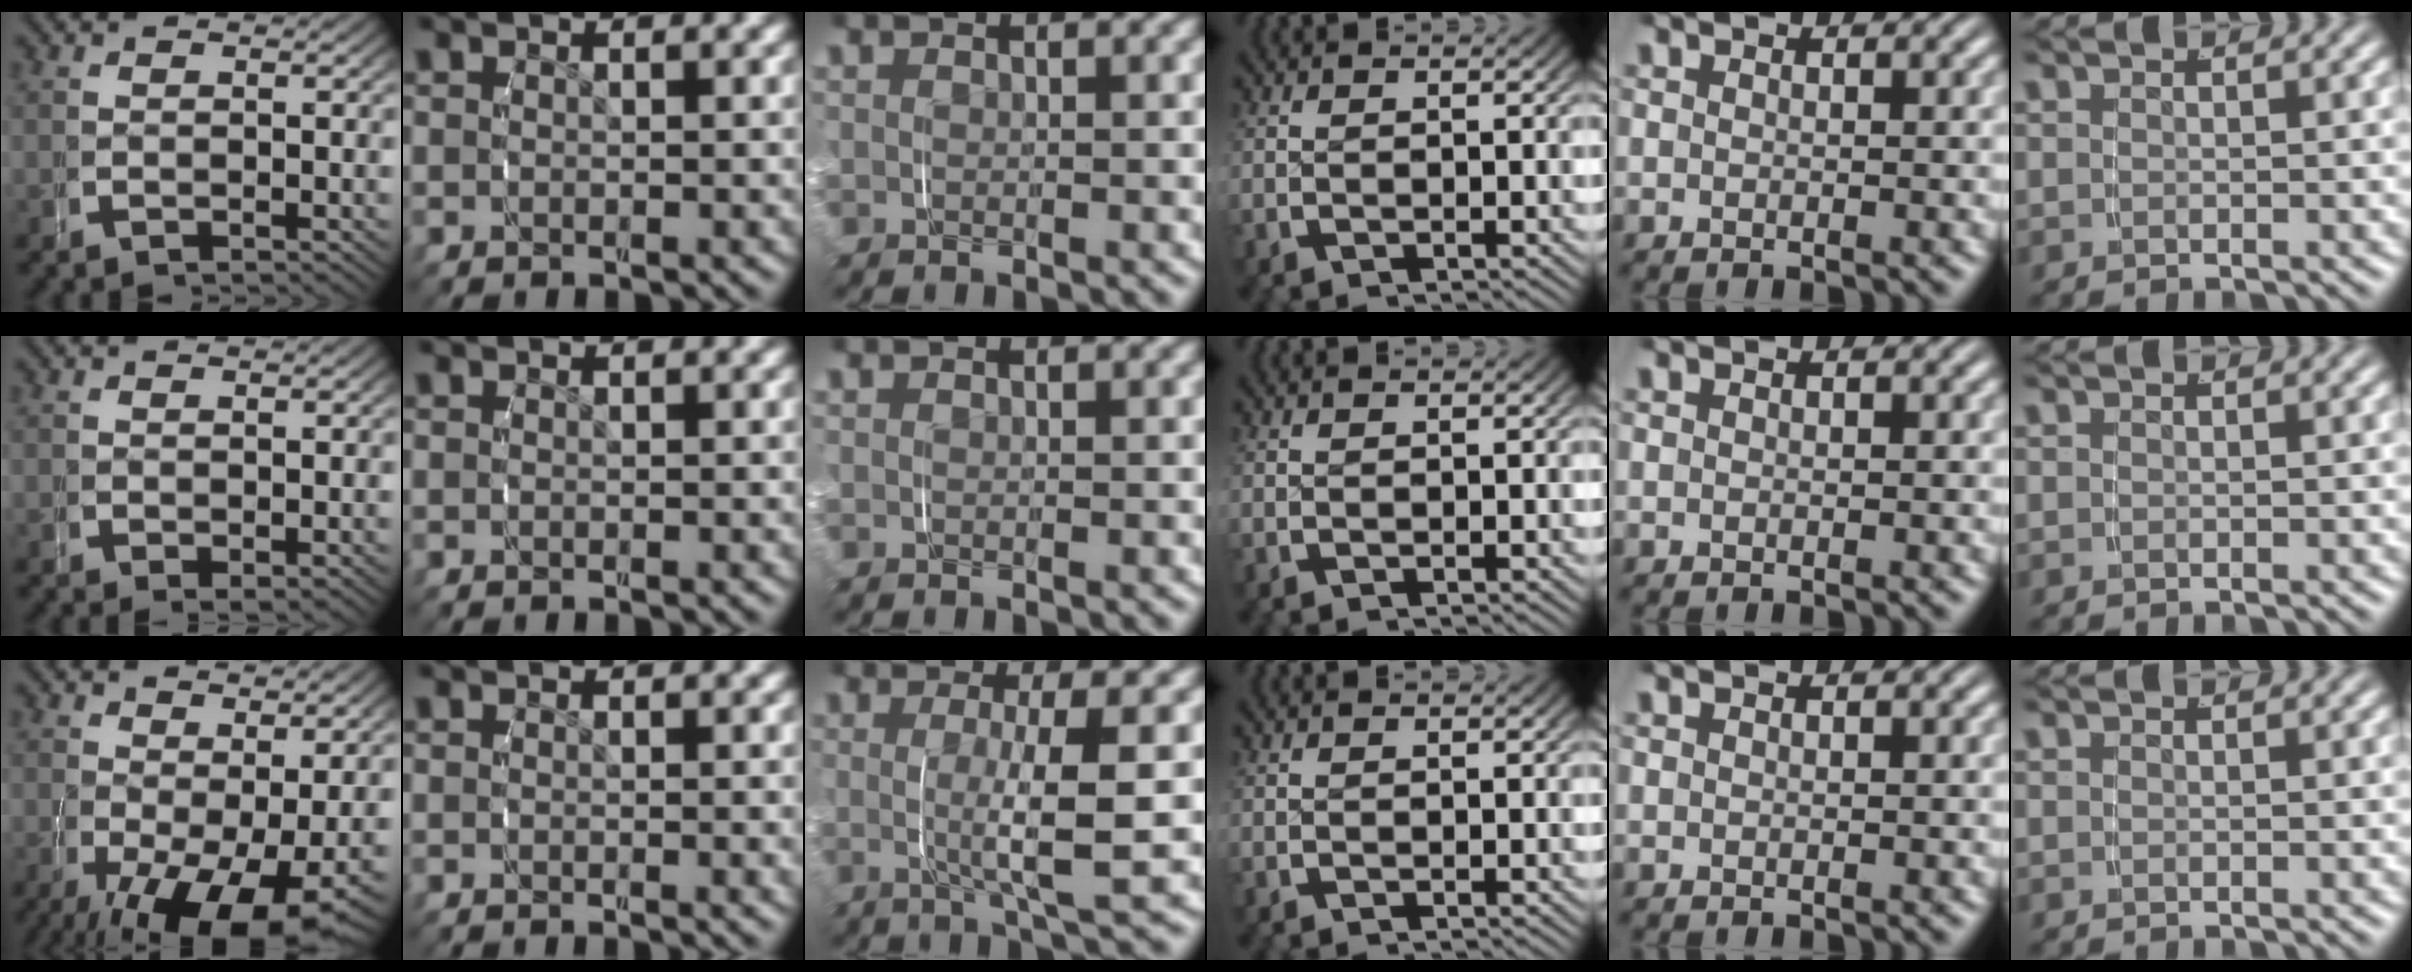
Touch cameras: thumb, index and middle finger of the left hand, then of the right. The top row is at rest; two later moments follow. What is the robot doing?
{"motion": "grasp_and_lifting", "object": "plastic wrap"}